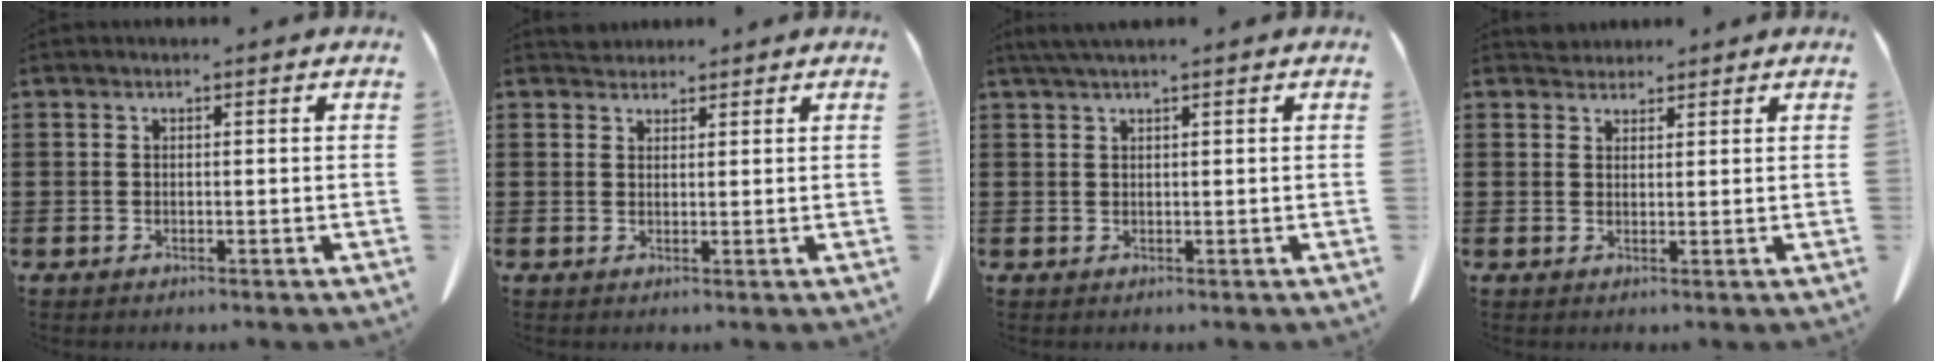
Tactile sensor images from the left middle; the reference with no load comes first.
{"total": 1.9, "force": [1.8, 0.6, 0.0], "torque": [0.002, -0.002, 0.035]}
{"total": 1.7, "force": [1.3, -0.1, 1.1], "torque": [-0.023, -0.002, 0.026]}
{"total": 2.1, "force": [2.0, 0.6, 0.0], "torque": [0.003, -0.003, 0.039]}